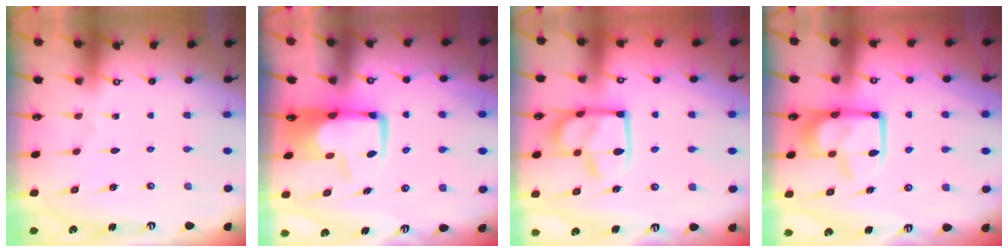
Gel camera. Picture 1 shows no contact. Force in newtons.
{"total": 8.3, "press": 8.1, "slide": 1.4}
{"total": 14.7, "press": 14.6, "slide": 1.6}
{"total": 11.3, "press": 11.2, "slide": 1.3}